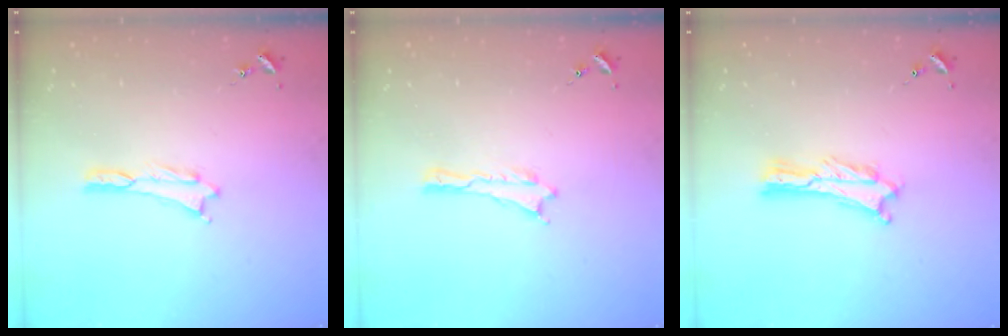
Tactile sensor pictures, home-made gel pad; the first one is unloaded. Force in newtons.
{"total": 0.0}
{"total": 1.3, "press": 1.3, "slide": 0.3}